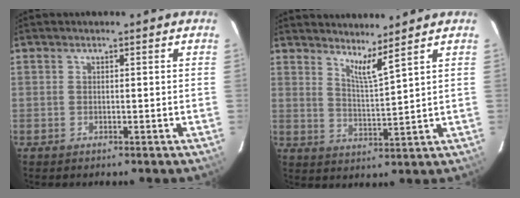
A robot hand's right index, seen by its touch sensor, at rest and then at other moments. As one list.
[{"total": 4.7, "force": [3.9, -0.8, 2.5], "torque": [-0.047, -0.019, 0.067]}]